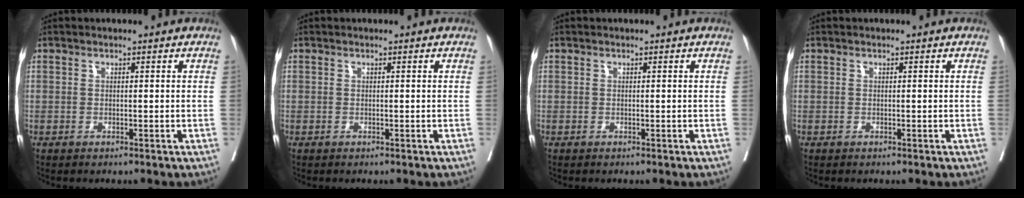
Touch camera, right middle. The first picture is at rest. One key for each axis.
{"total": 0.0}
{"total": 0.0}
{"total": 0.0}